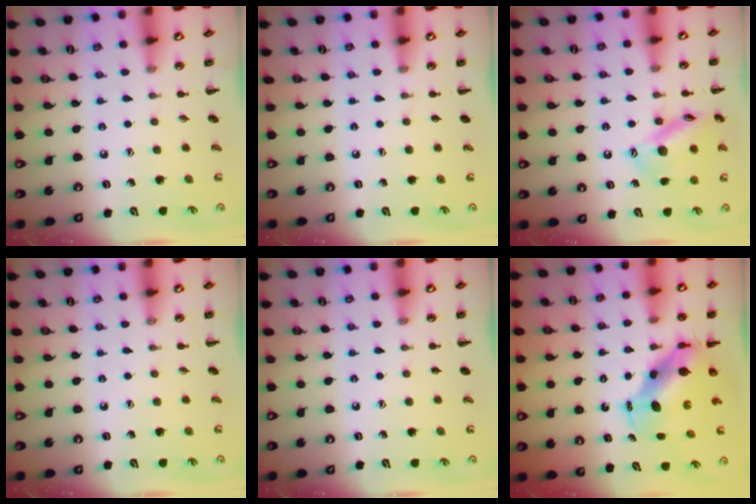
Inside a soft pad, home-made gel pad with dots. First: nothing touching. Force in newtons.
{"total": 0.0}
{"total": 14.5, "press": 14.4, "slide": 1.7}
{"total": 0.0}
{"total": 0.0}
{"total": 7.6, "press": 7.5, "slide": 1.4}